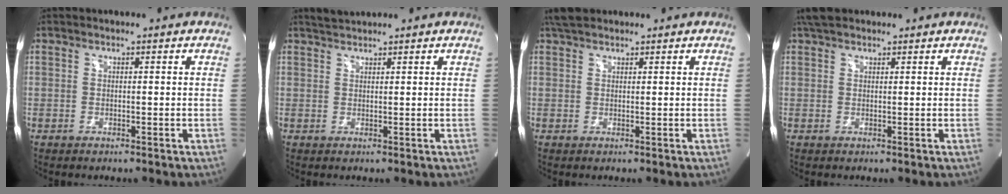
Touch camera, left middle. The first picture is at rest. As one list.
[{"total": 1.7, "force": [1.7, -0.1, 0.2], "torque": [-0.012, 0.011, 0.037]}, {"total": 3.2, "force": [2.7, 1.2, 1.1], "torque": [-0.026, 0.019, 0.049]}, {"total": 3.4, "force": [2.9, 1.5, 1.2], "torque": [-0.027, 0.022, 0.050]}]